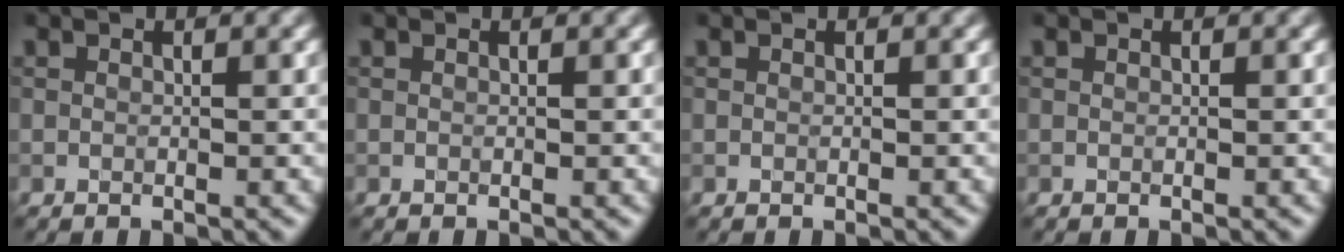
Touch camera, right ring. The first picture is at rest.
{"total": 0.0}
{"total": 0.0}
{"total": 0.0}